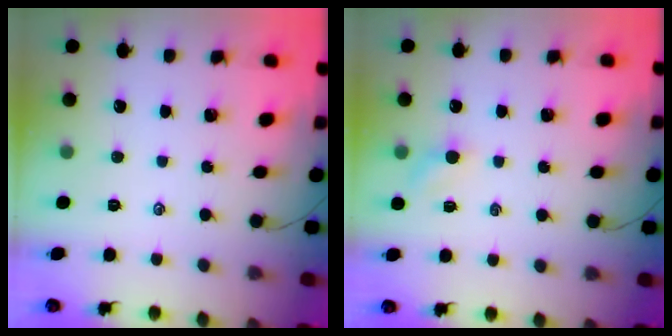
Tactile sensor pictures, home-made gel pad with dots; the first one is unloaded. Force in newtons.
{"total": 2.9, "press": 2.7, "slide": 0.9}